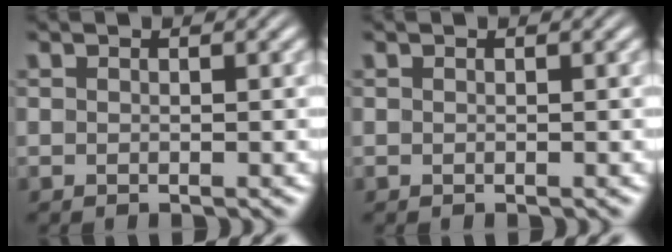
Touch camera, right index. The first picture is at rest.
{"total": 0.0}